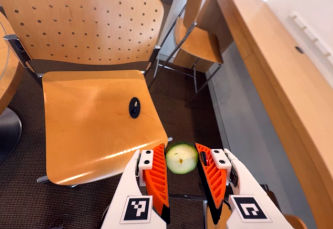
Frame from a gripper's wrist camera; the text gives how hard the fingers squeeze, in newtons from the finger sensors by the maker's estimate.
{"total": 7.6, "left": 7.2, "right": 8.0}